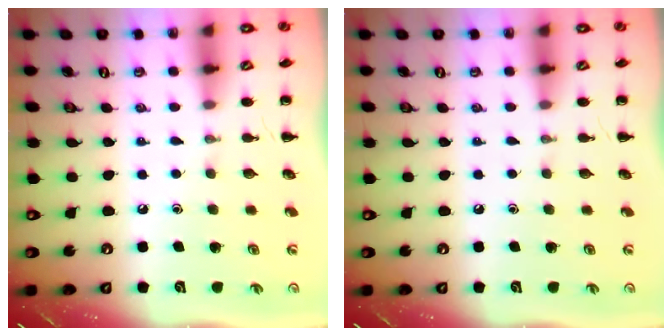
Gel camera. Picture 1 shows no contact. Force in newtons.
{"total": 0.0}